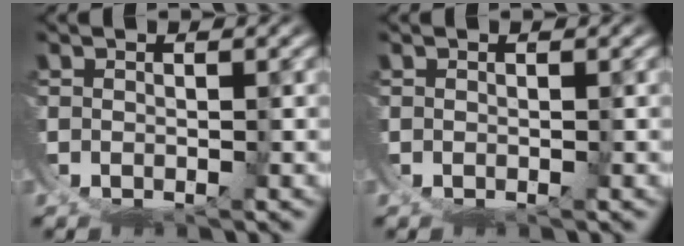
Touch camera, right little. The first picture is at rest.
{"total": 0.0}